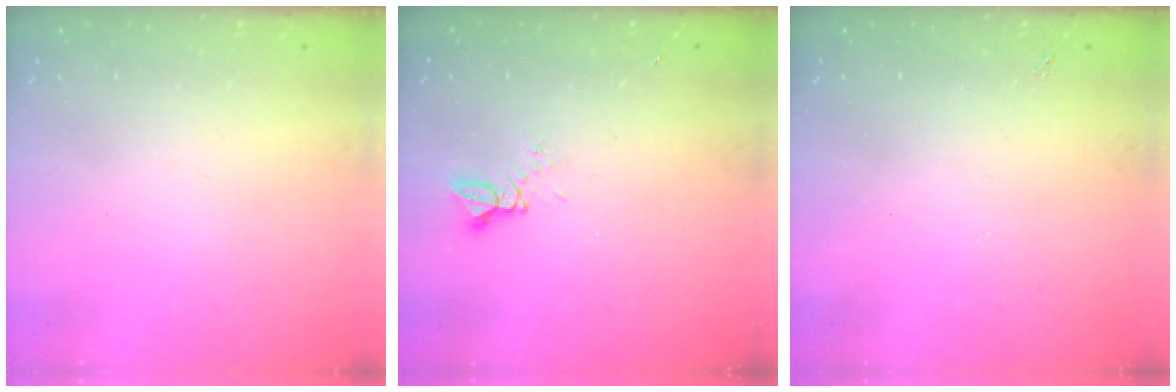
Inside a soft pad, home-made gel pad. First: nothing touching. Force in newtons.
{"total": 4.0, "press": 4.0, "slide": 0.6}
{"total": 1.3, "press": 1.3, "slide": 0.3}